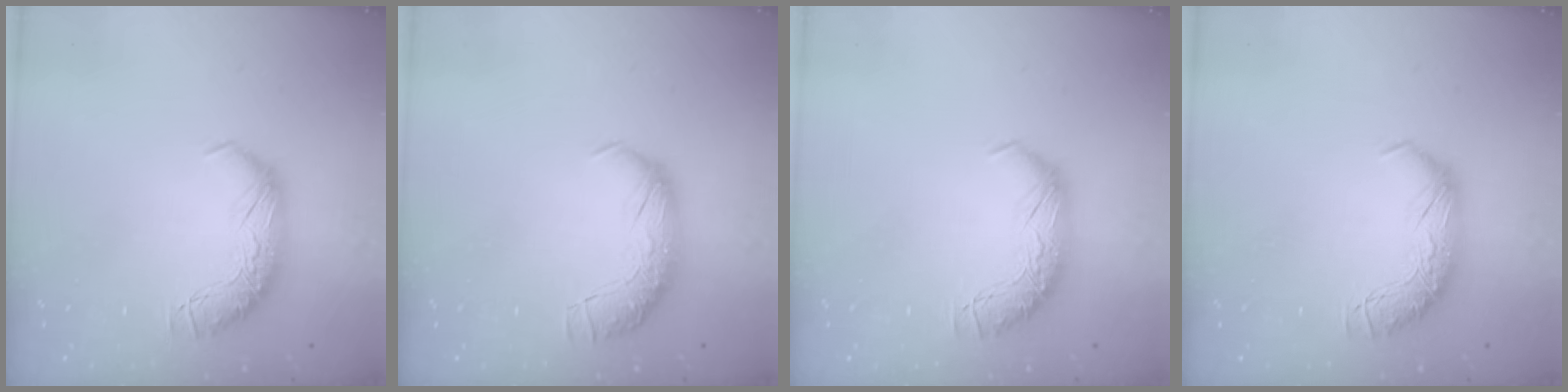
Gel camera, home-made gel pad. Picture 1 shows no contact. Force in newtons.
{"total": 2.3, "press": 1.1, "slide": 2.1}
{"total": 0.0}
{"total": 0.0}